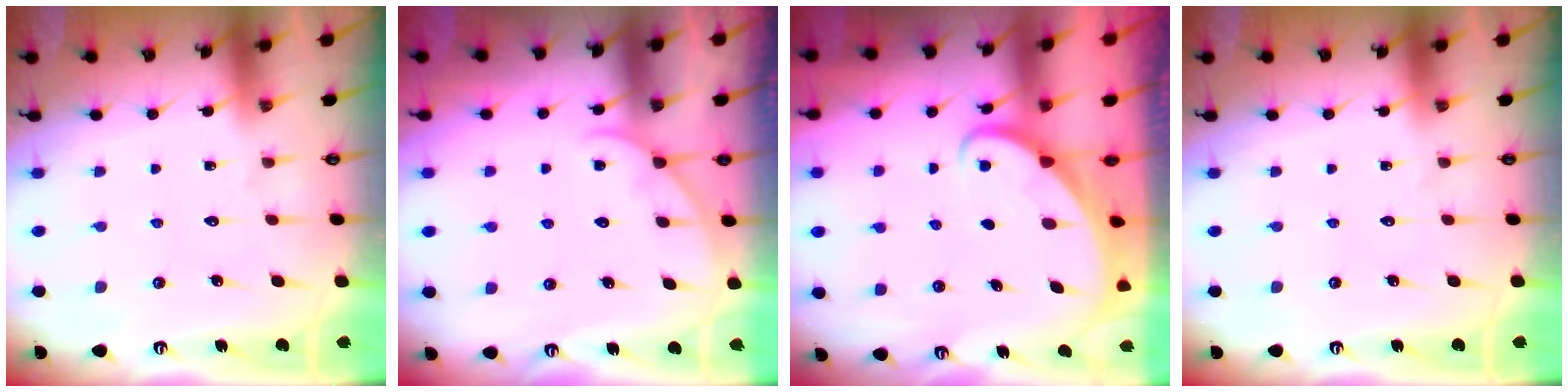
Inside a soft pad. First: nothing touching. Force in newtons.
{"total": 4.0, "press": 4.0, "slide": 0.3}
{"total": 2.0, "press": 2.0, "slide": 0.2}
{"total": 0.0}